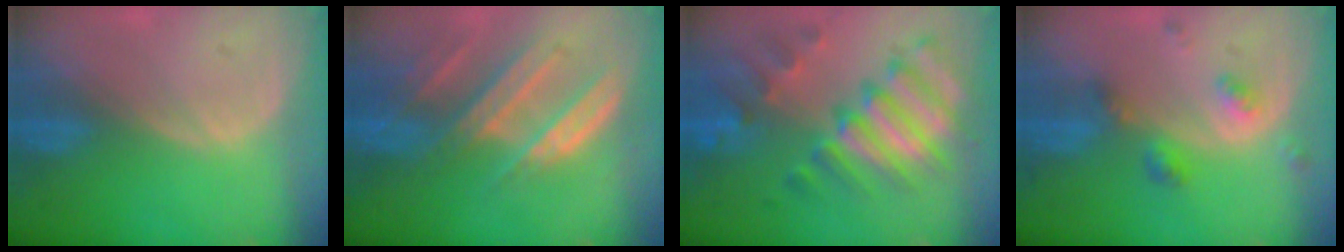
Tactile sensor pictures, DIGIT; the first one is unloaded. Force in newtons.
{"total": 9.4, "press": 8.3, "slide": 4.4}
{"total": 11.6, "press": 10.0, "slide": 5.9}
{"total": 4.9, "press": 4.3, "slide": 2.2}